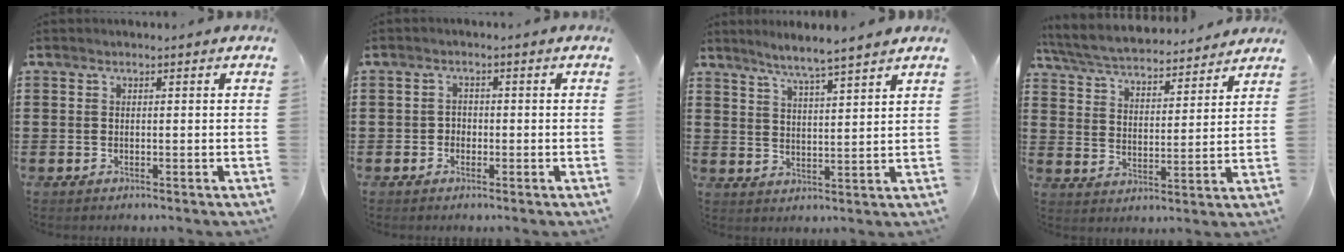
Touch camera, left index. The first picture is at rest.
{"total": 1.3, "force": [-0.7, 1.1, 0.3], "torque": [-0.010, 0.004, -0.017]}
{"total": 4.4, "force": [4.0, -0.9, 1.6], "torque": [-0.047, -0.021, 0.067]}
{"total": 5.5, "force": [5.3, 0.6, 1.3], "torque": [-0.052, -0.032, 0.090]}